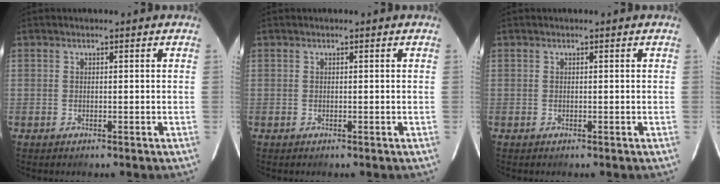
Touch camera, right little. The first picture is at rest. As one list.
[{"total": 0.0}, {"total": 0.0}]